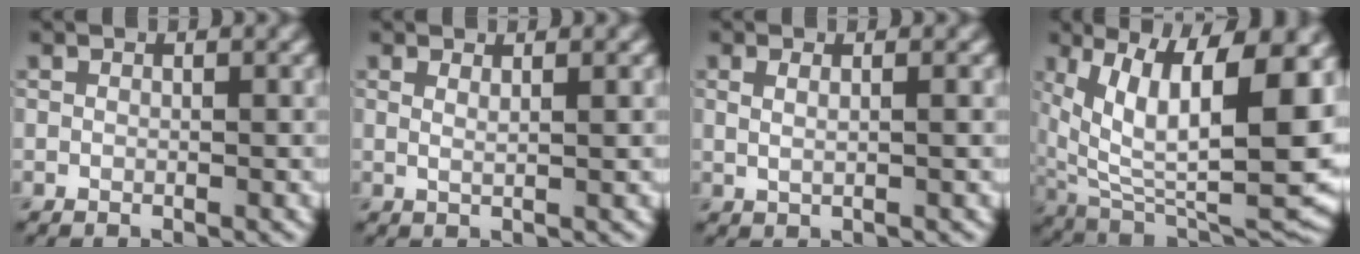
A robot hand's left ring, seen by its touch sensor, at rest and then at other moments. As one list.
[{"total": 1.6, "force": [0.9, 0.6, 1.2], "torque": [-0.013, -0.001, 0.004]}, {"total": 2.3, "force": [0.8, 1.0, 1.9], "torque": [-0.020, -0.002, -0.002]}, {"total": 15.0, "force": [4.1, 6.4, 13.0], "torque": [-0.211, -0.002, 0.078]}]